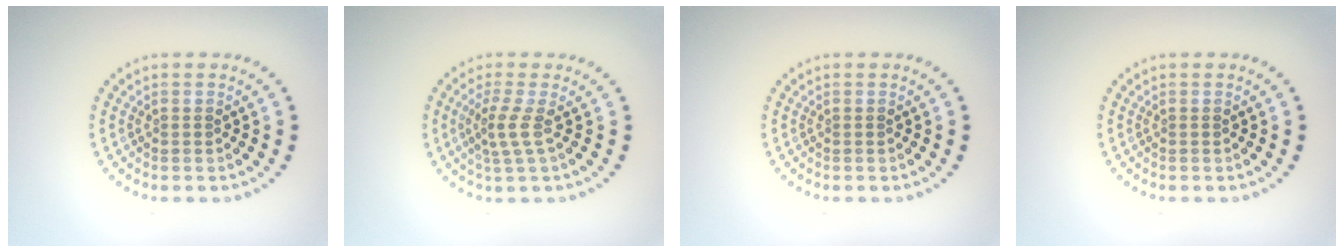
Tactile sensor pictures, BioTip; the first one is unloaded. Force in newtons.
{"total": 2.1, "press": 1.6, "slide": 1.5}
{"total": 0.0}
{"total": 0.0}